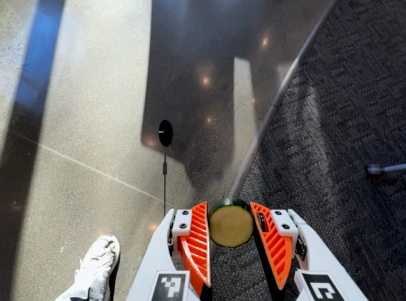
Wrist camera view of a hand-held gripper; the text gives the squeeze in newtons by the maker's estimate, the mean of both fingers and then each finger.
{"total": 8.6, "left": 8.3, "right": 9.0}